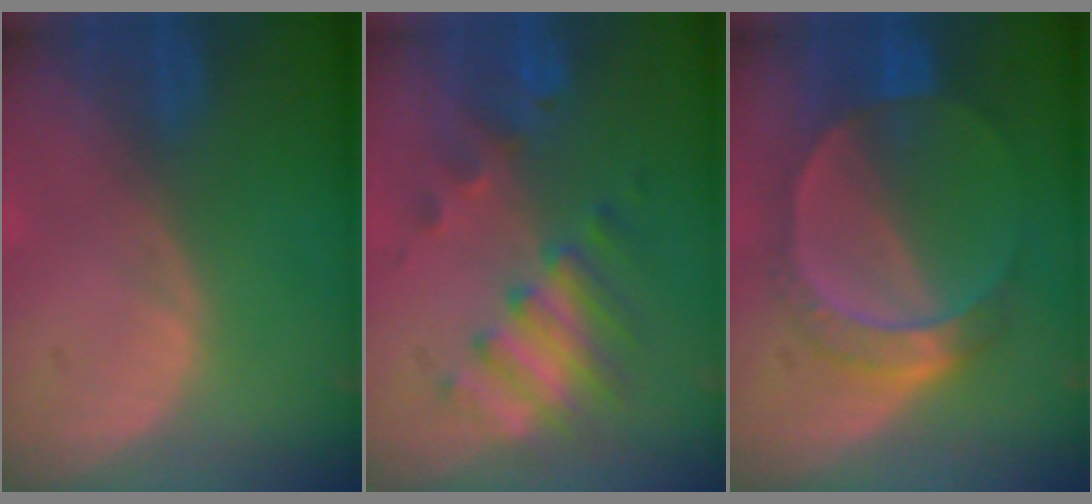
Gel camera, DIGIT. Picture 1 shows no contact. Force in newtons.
{"total": 7.6, "press": 7.0, "slide": 3.0}
{"total": 6.8, "press": 6.8, "slide": 0.8}